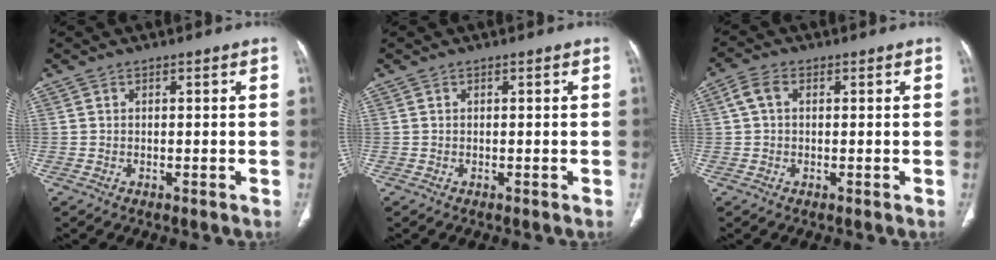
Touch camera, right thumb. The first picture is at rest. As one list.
[{"total": 0.0}, {"total": 3.5, "force": [0.6, 2.3, 2.5], "torque": [-0.053, 0.013, 0.011]}]